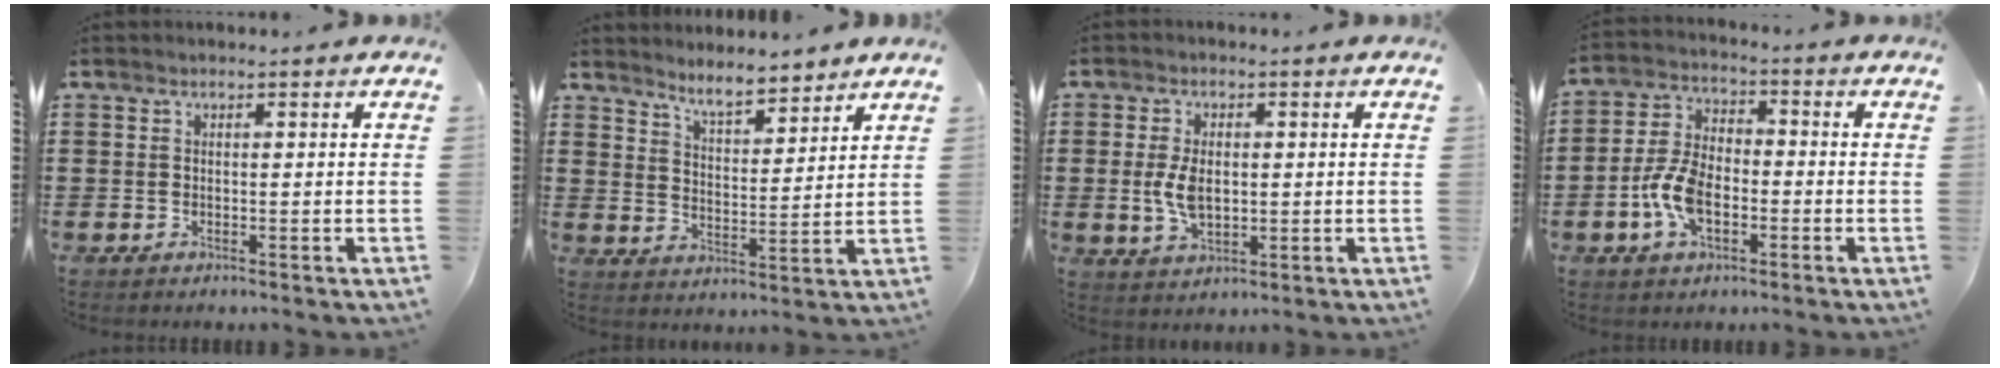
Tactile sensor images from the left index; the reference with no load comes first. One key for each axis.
{"total": 5.4, "fx": 5.2, "fy": 0.5, "fz": 1.5, "tx": -0.046, "ty": -0.020, "tz": 0.095}
{"total": 5.6, "fx": 0.2, "fy": 3.0, "fz": 4.7, "tx": -0.112, "ty": 0.001, "tz": -0.003}
{"total": 8.0, "fx": -2.5, "fy": 4.4, "fz": 6.1, "tx": -0.145, "ty": 0.001, "tz": -0.051}